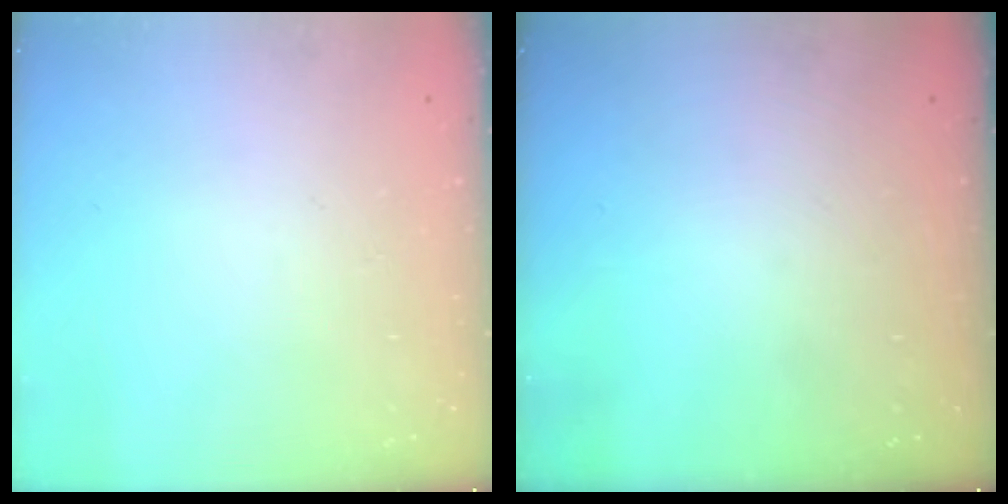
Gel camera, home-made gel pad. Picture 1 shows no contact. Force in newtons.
{"total": 0.0}